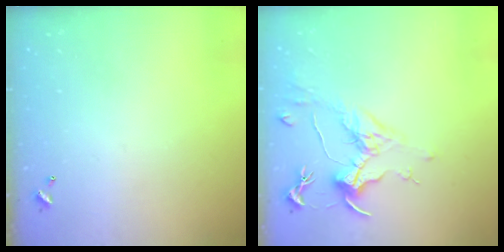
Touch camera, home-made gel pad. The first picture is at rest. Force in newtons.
{"total": 1.6, "press": 1.3, "slide": 0.9}